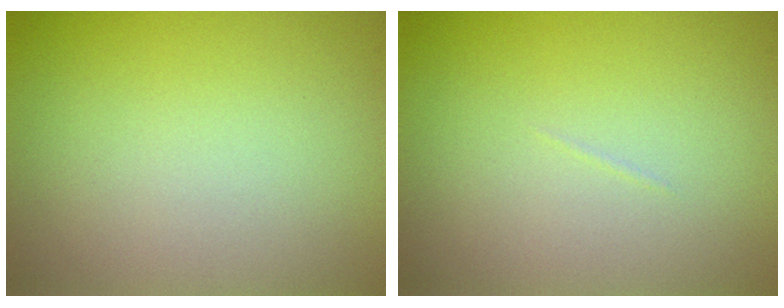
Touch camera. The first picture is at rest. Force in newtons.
{"total": 0.0}